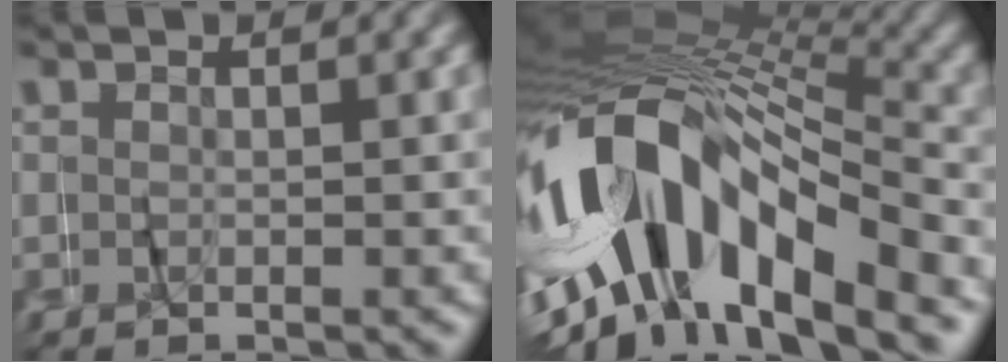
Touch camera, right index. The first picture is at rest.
{"total": 16.3, "force": [-2.7, 11.2, 11.5], "torque": [-0.248, 0.010, -0.047]}